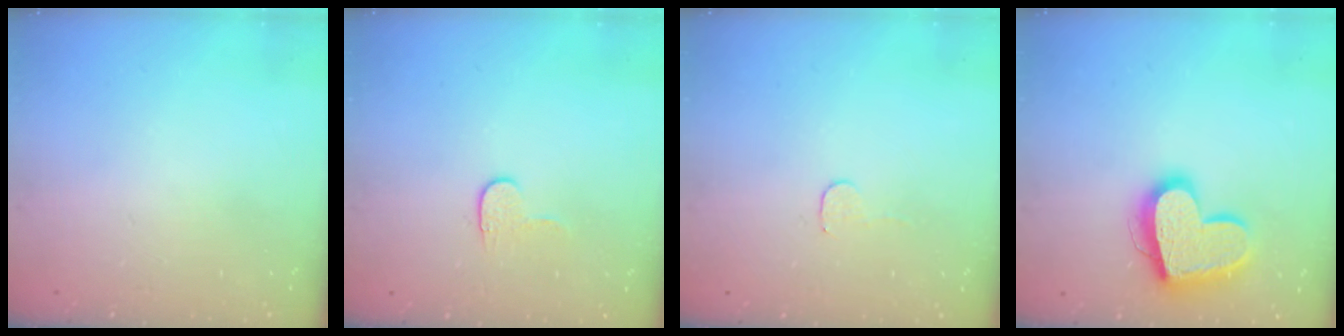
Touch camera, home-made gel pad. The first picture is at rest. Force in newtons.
{"total": 3.8, "press": 3.8, "slide": 0.4}
{"total": 2.8, "press": 2.8, "slide": 0.2}
{"total": 19.3, "press": 19.2, "slide": 1.5}